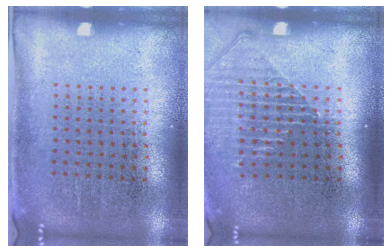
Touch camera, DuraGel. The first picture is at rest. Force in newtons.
{"total": 1.4, "press": 1.3, "slide": 0.5}